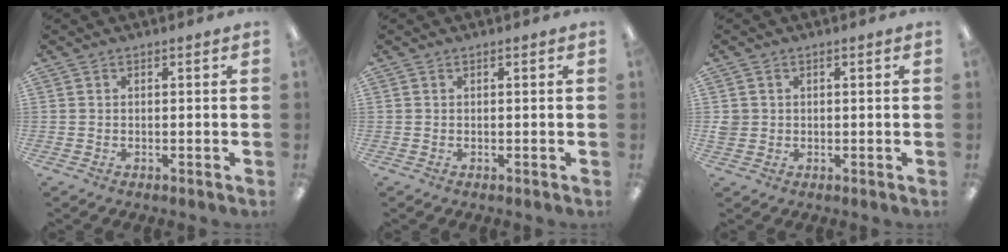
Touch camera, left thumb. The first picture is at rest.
{"total": 0.0}
{"total": 2.1, "force": [0.2, 2.0, 0.5], "torque": [-0.011, 0.004, 0.002]}